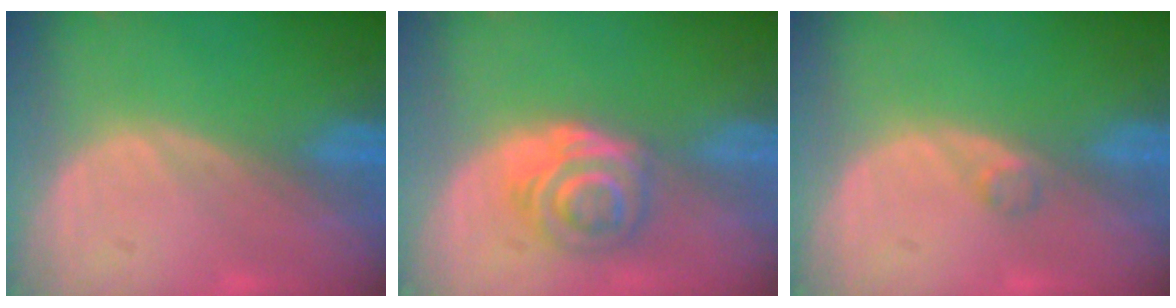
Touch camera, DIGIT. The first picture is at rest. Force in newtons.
{"total": 6.5, "press": 5.4, "slide": 3.7}
{"total": 1.2, "press": 1.2, "slide": 0.1}